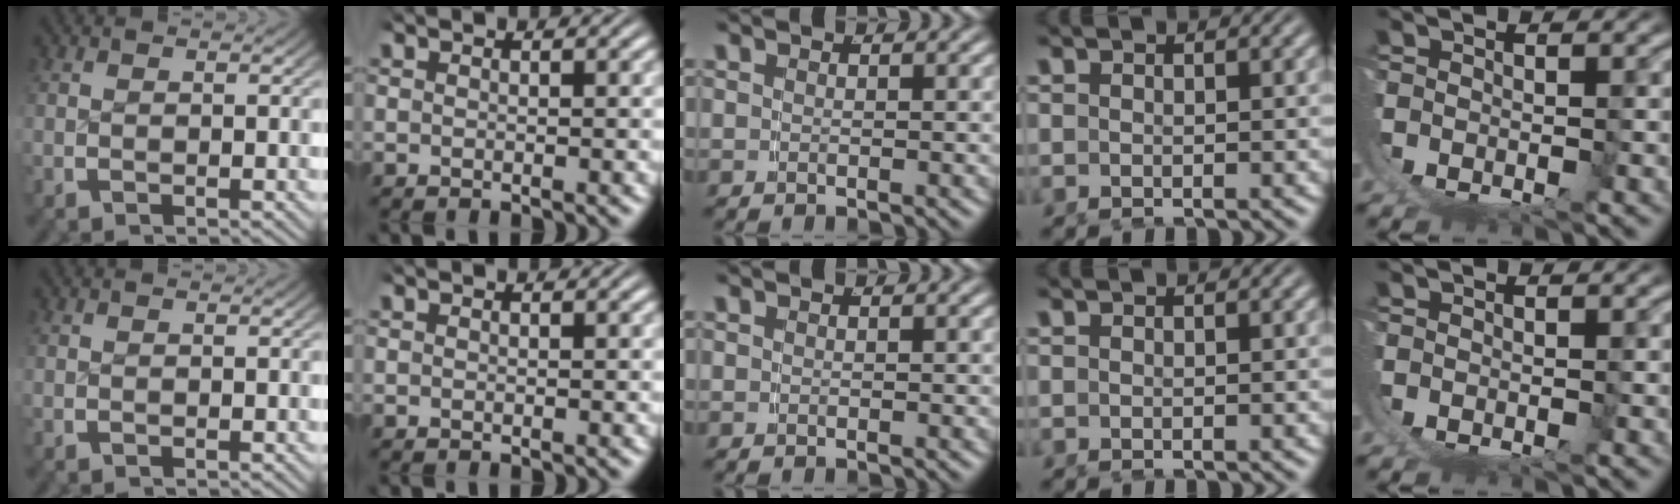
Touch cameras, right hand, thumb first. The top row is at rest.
{}